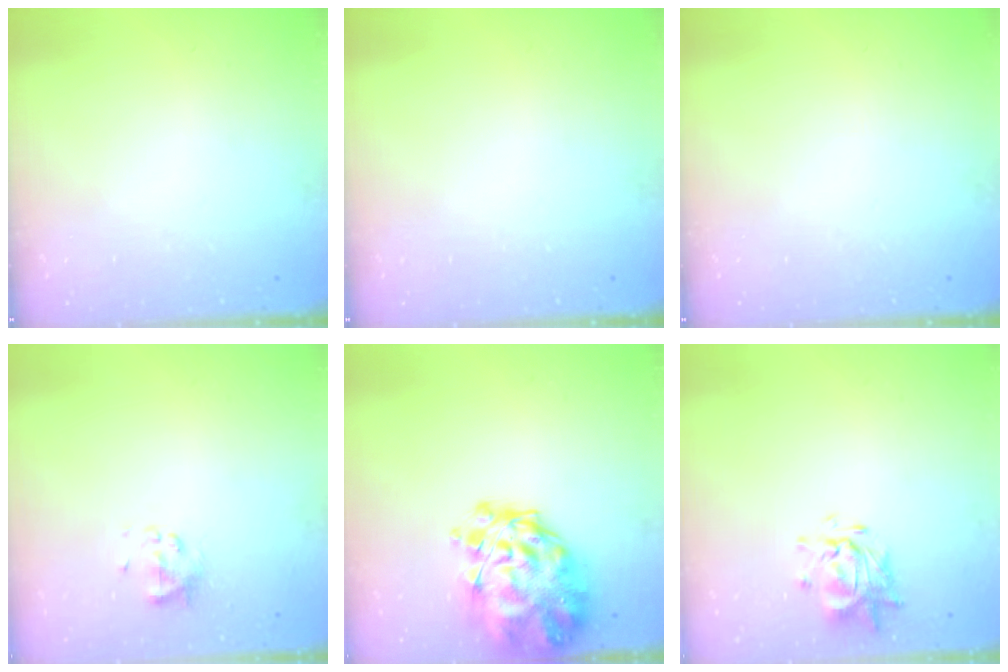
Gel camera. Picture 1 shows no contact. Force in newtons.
{"total": 0.0}
{"total": 0.0}
{"total": 2.8, "press": 2.7, "slide": 0.7}
{"total": 10.4, "press": 9.8, "slide": 3.5}
{"total": 1.5, "press": 1.5, "slide": 0.1}